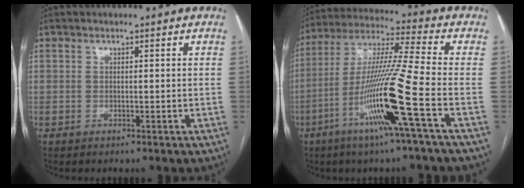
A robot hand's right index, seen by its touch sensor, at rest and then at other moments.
{"total": 16.2, "force": [-6.2, -1.9, 14.8], "torque": [-0.293, -0.017, -0.122]}